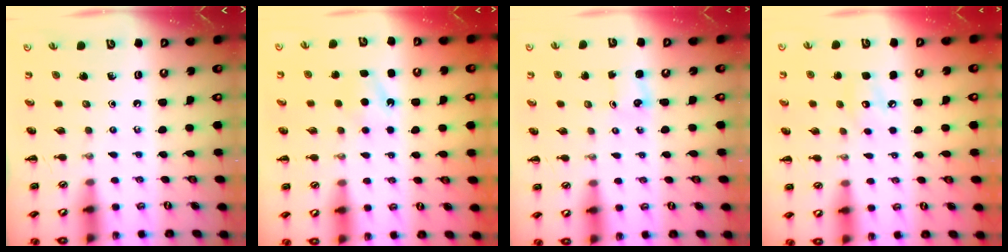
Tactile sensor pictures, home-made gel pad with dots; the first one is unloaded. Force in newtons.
{"total": 4.9, "press": 4.7, "slide": 1.2}
{"total": 1.2, "press": 1.2, "slide": 0.2}
{"total": 6.2, "press": 6.0, "slide": 1.3}